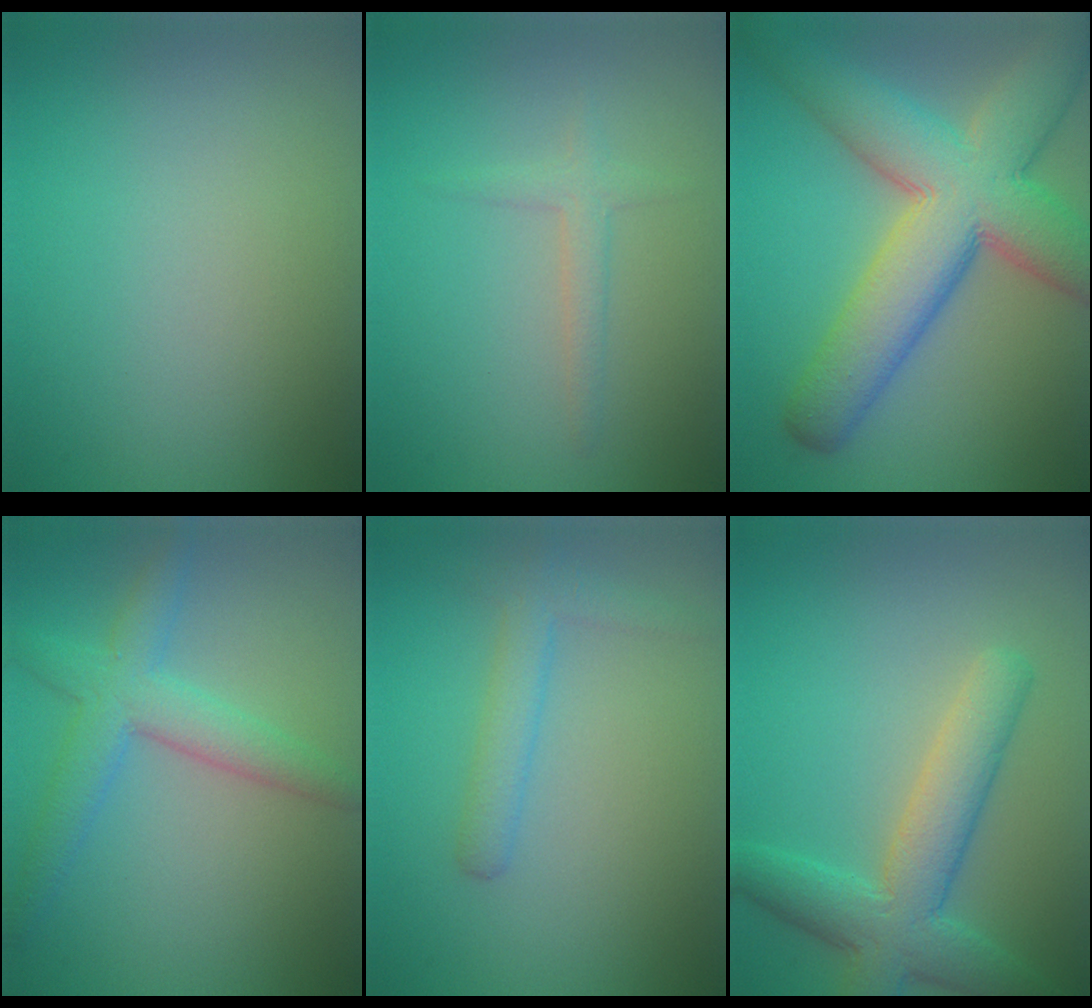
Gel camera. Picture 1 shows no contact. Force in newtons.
{"total": 1.6, "press": 1.6, "slide": 0.1}
{"total": 11.6, "press": 11.6, "slide": 0.7}
{"total": 4.5, "press": 4.5, "slide": 0.1}
{"total": 2.5, "press": 2.5, "slide": 0.0}
{"total": 6.1, "press": 6.1, "slide": 0.3}